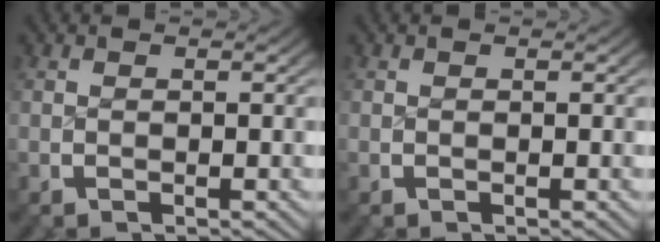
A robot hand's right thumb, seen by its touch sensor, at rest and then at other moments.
{"total": 0.0}